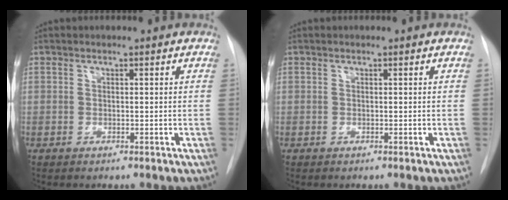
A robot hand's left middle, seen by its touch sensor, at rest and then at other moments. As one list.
[{"total": 0.0}]